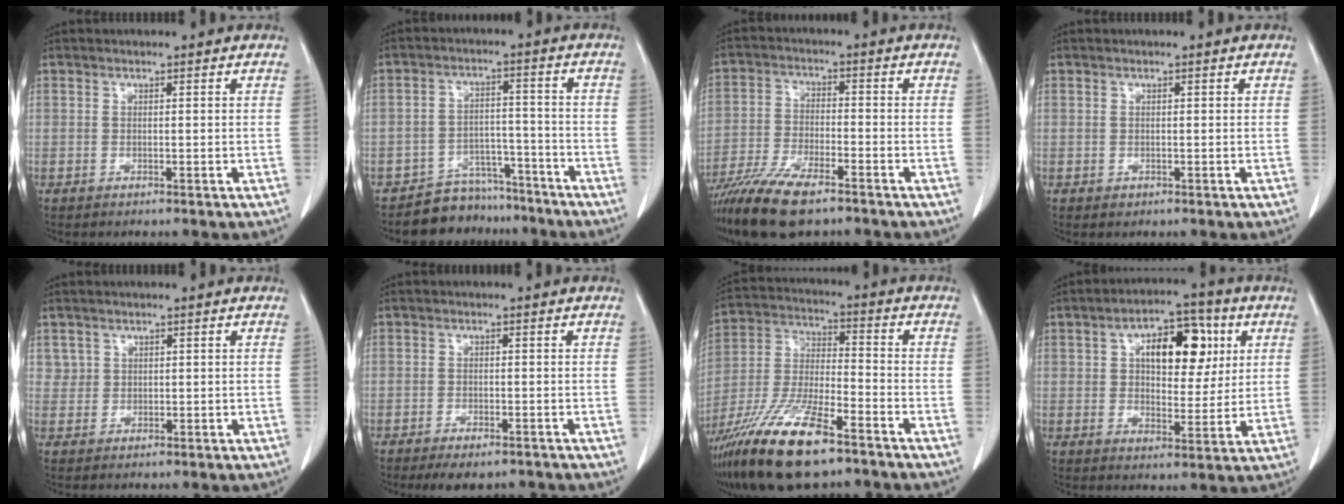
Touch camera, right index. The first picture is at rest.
{"total": 7.5, "force": [-6.5, 3.7, -0.3], "torque": [0.019, 0.041, -0.103]}
{"total": 12.5, "force": [-9.3, 3.3, 7.6], "torque": [-0.142, -0.025, -0.166]}
{"total": 0.6, "force": [-0.1, 0.6, 0.1], "torque": [-0.001, 0.003, 0.000]}
{"total": 1.7, "force": [0.8, 1.5, -0.1], "torque": [0.015, 0.003, 0.010]}
{"total": 5.2, "force": [-4.1, 2.0, 2.4], "torque": [-0.028, -0.004, -0.057]}
{"total": 17.8, "force": [-11.9, 4.1, 12.7], "torque": [-0.281, -0.032, -0.221]}
{"total": 11.6, "force": [3.7, 5.7, 9.4], "torque": [-0.144, 0.027, 0.058]}